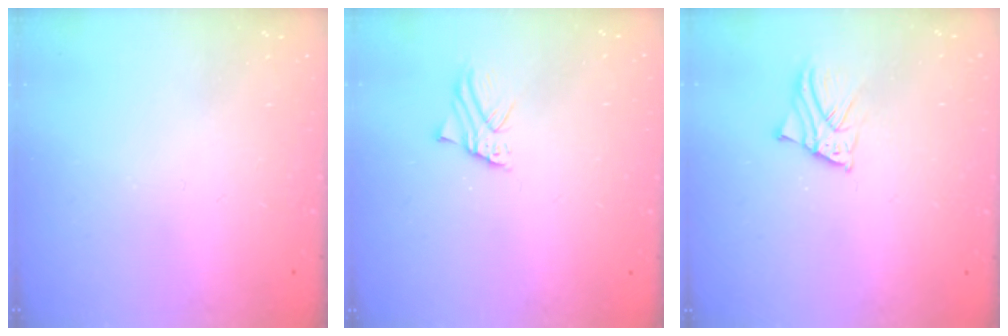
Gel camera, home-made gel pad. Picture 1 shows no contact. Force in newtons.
{"total": 1.8, "press": 1.8, "slide": 0.1}
{"total": 2.3, "press": 2.3, "slide": 0.1}